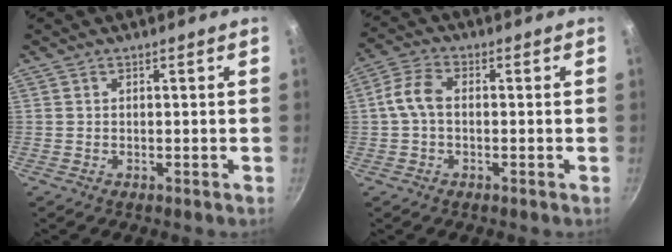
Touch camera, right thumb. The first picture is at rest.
{"total": 5.5, "force": [-0.1, 3.5, 4.2], "torque": [-0.089, 0.024, -0.013]}